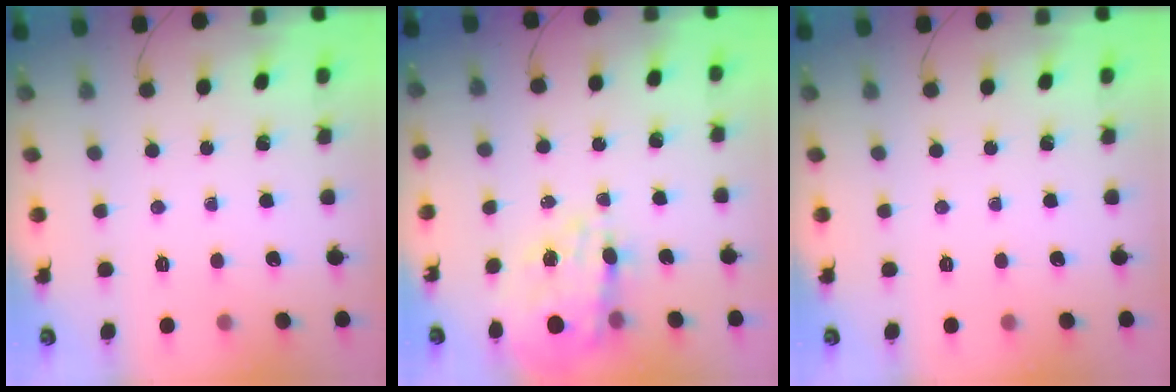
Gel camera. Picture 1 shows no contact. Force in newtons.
{"total": 13.1, "press": 12.6, "slide": 3.5}
{"total": 0.0}